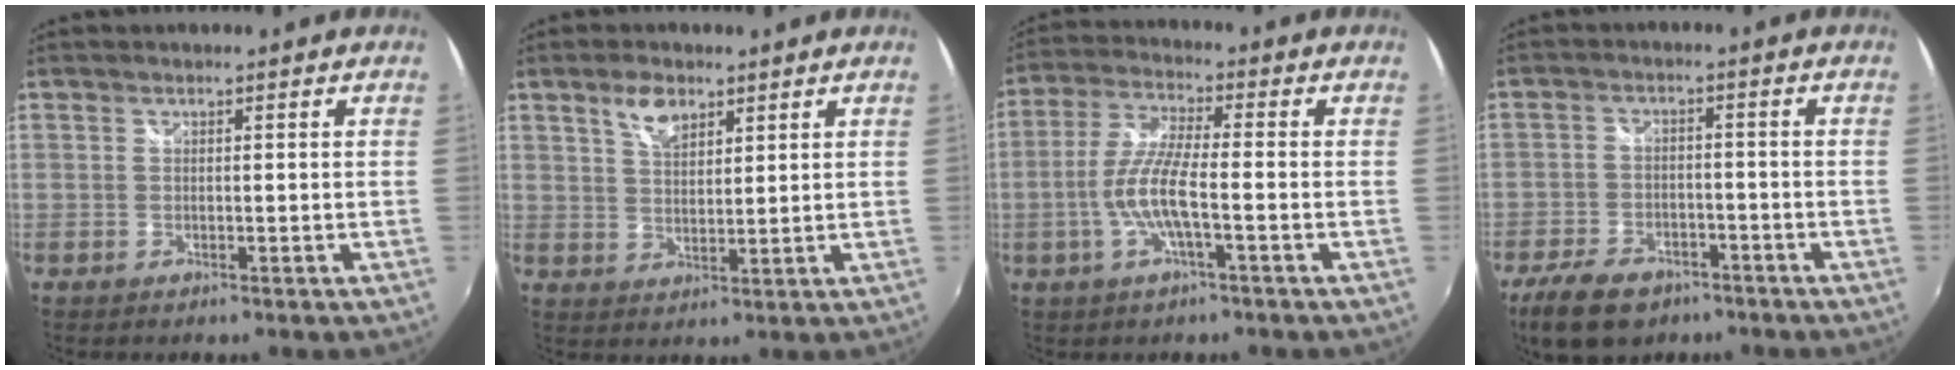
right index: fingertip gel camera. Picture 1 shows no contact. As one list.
[{"total": 5.5, "force": [3.4, 2.7, 3.3], "torque": [-0.055, 0.008, 0.063]}, {"total": 8.5, "force": [-2.6, 1.1, 8.0], "torque": [-0.172, 0.000, -0.050]}, {"total": 12.0, "force": [-8.2, 6.6, 5.8], "torque": [-0.154, -0.013, -0.136]}]